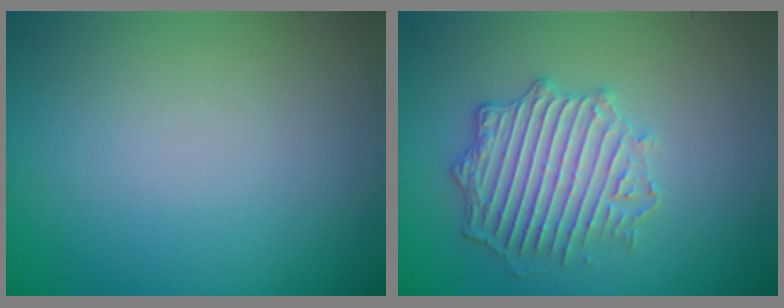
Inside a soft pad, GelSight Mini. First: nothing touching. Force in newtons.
{"total": 3.9, "press": 3.8, "slide": 0.9}